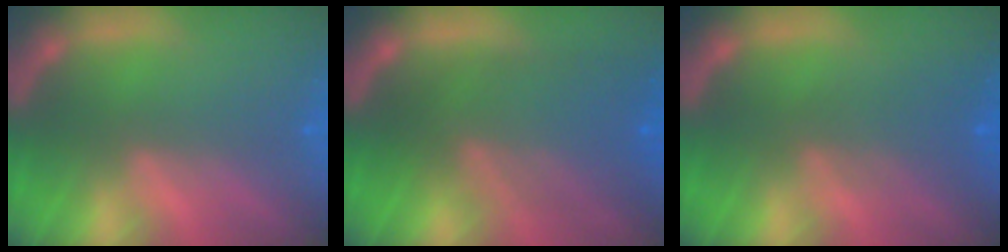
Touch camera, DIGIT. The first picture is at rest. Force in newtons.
{"total": 8.5}
{"total": 3.6}